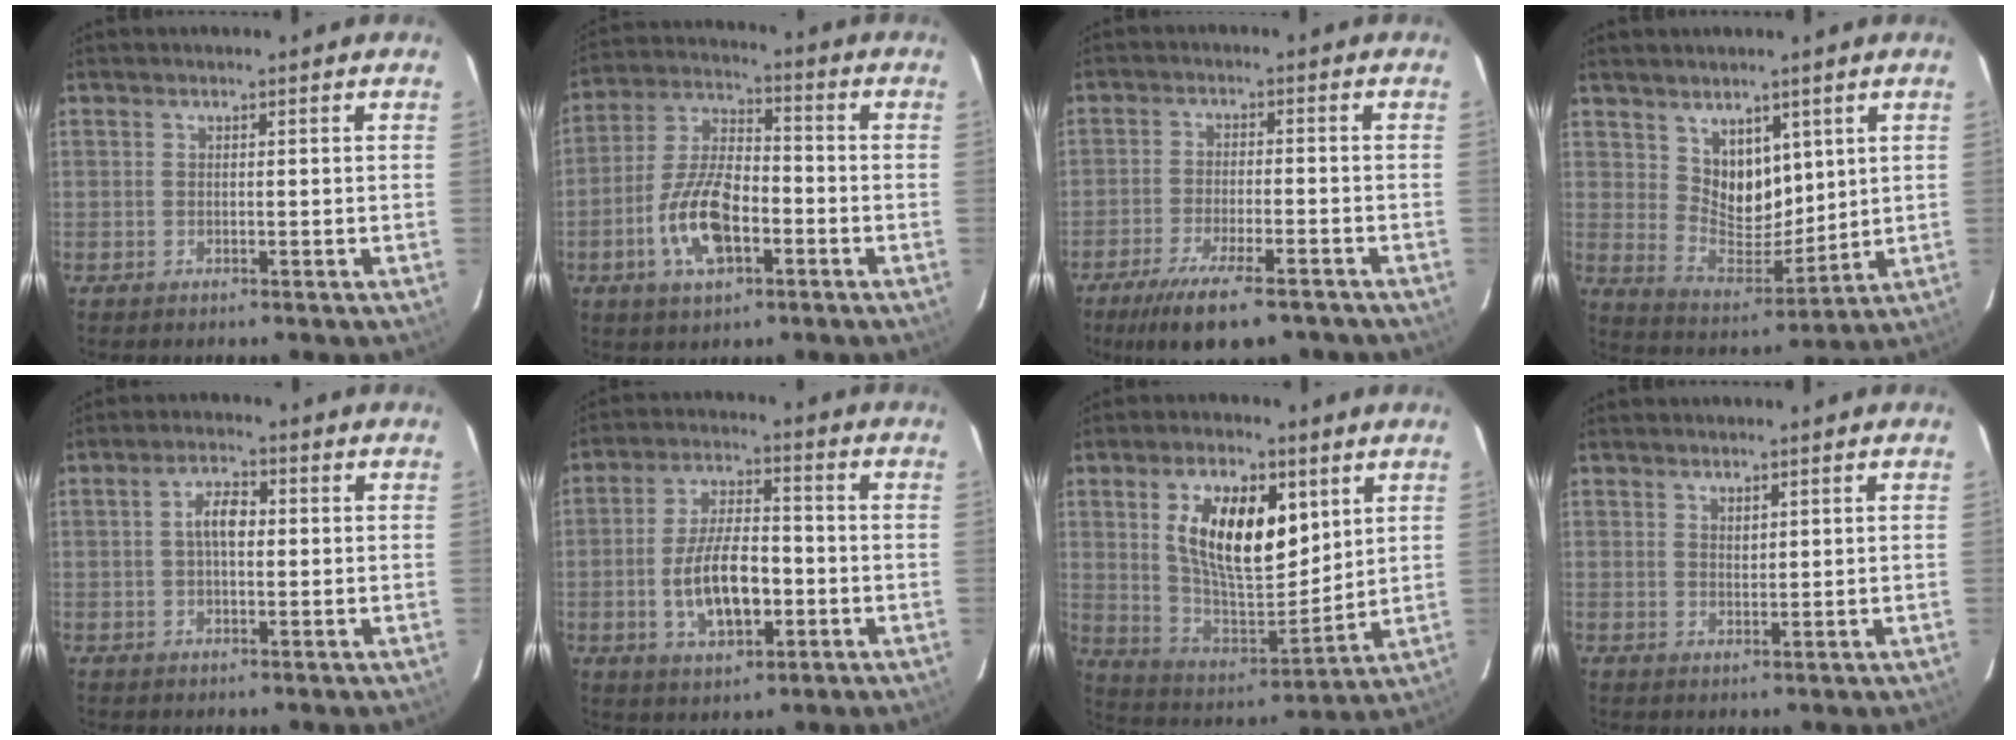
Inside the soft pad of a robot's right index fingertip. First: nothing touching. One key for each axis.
{"total": 12.7, "fx": -4.7, "fy": 5.8, "fz": 10.3, "tx": -0.217, "ty": 0.005, "tz": -0.084}
{"total": 13.6, "fx": -10.0, "fy": 3.8, "fz": 8.5, "tx": -0.177, "ty": -0.036, "tz": -0.162}
{"total": 9.4, "fx": 4.9, "fy": 6.6, "fz": 4.6, "tx": -0.071, "ty": -0.003, "tz": 0.105}
{"total": 4.4, "fx": 0.3, "fy": 2.2, "fz": 3.8, "tx": -0.071, "ty": 0.014, "tz": 0.005}
{"total": 11.8, "fx": -2.8, "fy": 5.4, "fz": 10.1, "tx": -0.197, "ty": 0.005, "tz": -0.040}
{"total": 16.8, "fx": 5.9, "fy": 8.0, "fz": 13.6, "tx": -0.246, "ty": 0.005, "tz": 0.115}
{"total": 1.6, "fx": 1.1, "fy": 0.8, "fz": 0.8, "tx": -0.011, "ty": 0.001, "tz": 0.020}